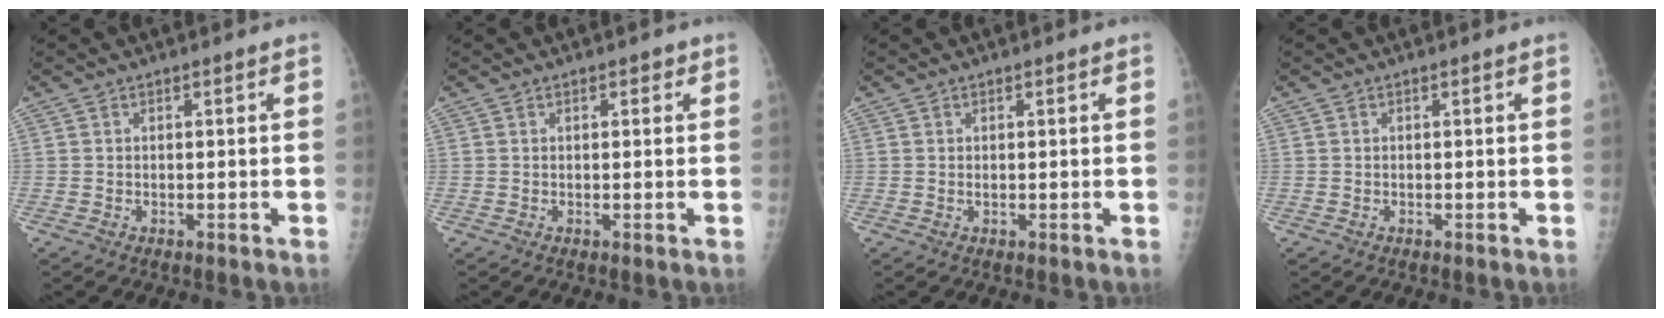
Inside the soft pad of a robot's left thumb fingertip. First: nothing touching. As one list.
[{"total": 1.2, "force": [0.7, 0.7, 0.7], "torque": [0.002, -0.001, 0.004]}, {"total": 0.0}, {"total": 0.0}]